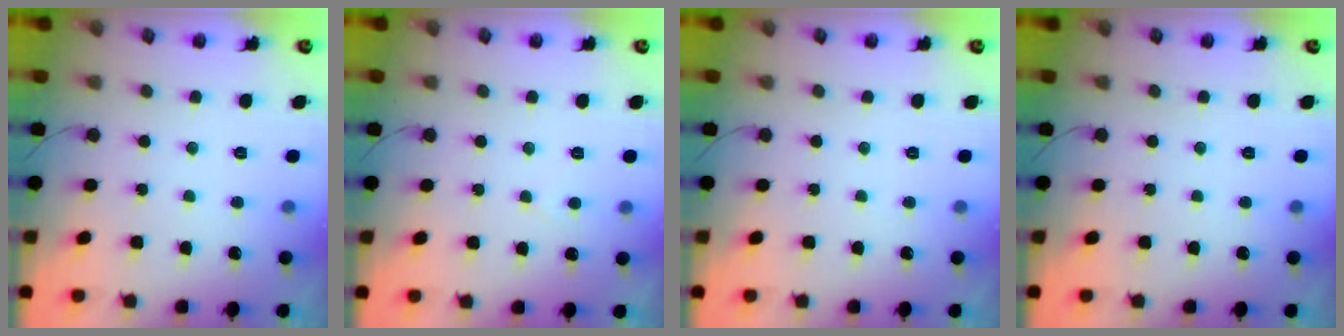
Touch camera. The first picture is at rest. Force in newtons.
{"total": 2.0, "press": 2.0, "slide": 0.2}
{"total": 0.0}
{"total": 0.0}